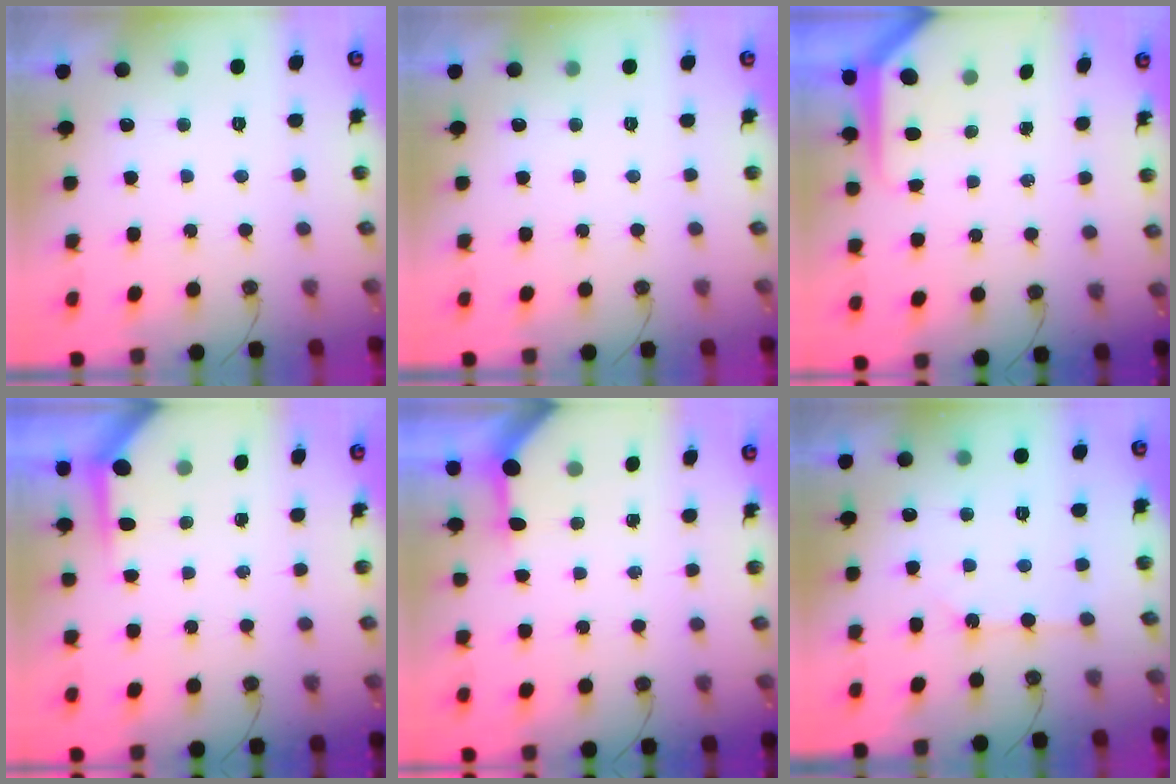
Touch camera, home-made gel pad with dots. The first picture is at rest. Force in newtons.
{"total": 0.0}
{"total": 6.2, "press": 6.2, "slide": 0.4}
{"total": 3.9, "press": 3.8, "slide": 0.4}
{"total": 3.5, "press": 3.5, "slide": 0.4}
{"total": 1.9, "press": 1.9, "slide": 0.4}